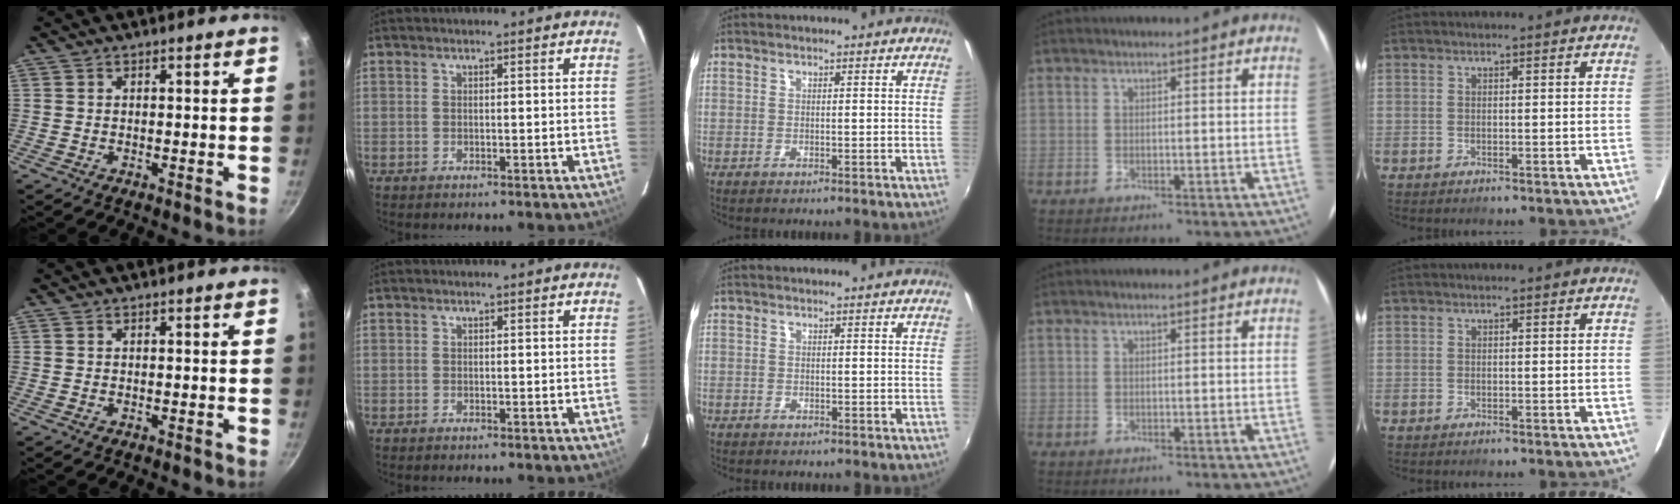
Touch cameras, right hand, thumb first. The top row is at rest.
{"middle": {"total": 0.8, "force": [-0.5, 0.6, -0.1], "torque": [-0.003, 0.003, -0.006]}}